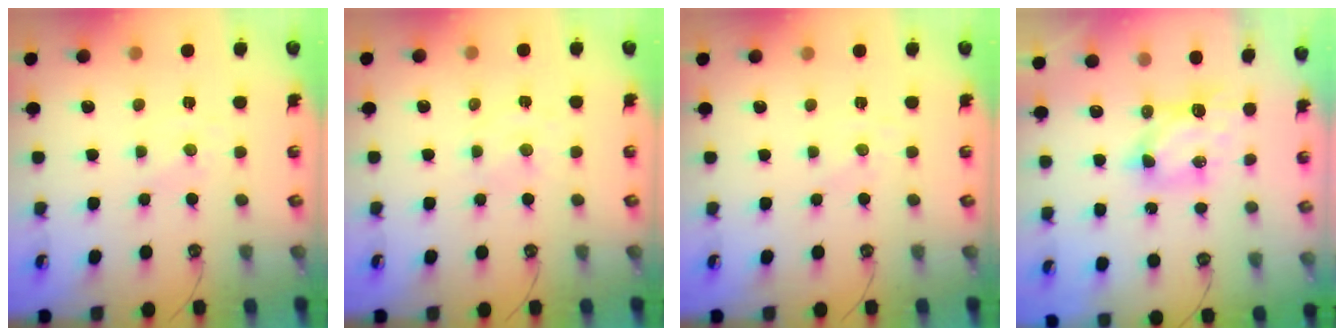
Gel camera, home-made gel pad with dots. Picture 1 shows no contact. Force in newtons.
{"total": 2.0, "press": 2.0, "slide": 0.5}
{"total": 0.0}
{"total": 6.7, "press": 6.7, "slide": 0.0}